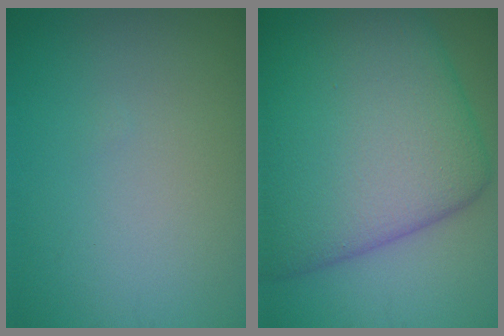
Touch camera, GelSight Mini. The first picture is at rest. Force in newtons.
{"total": 14.7, "press": 14.7, "slide": 0.5}